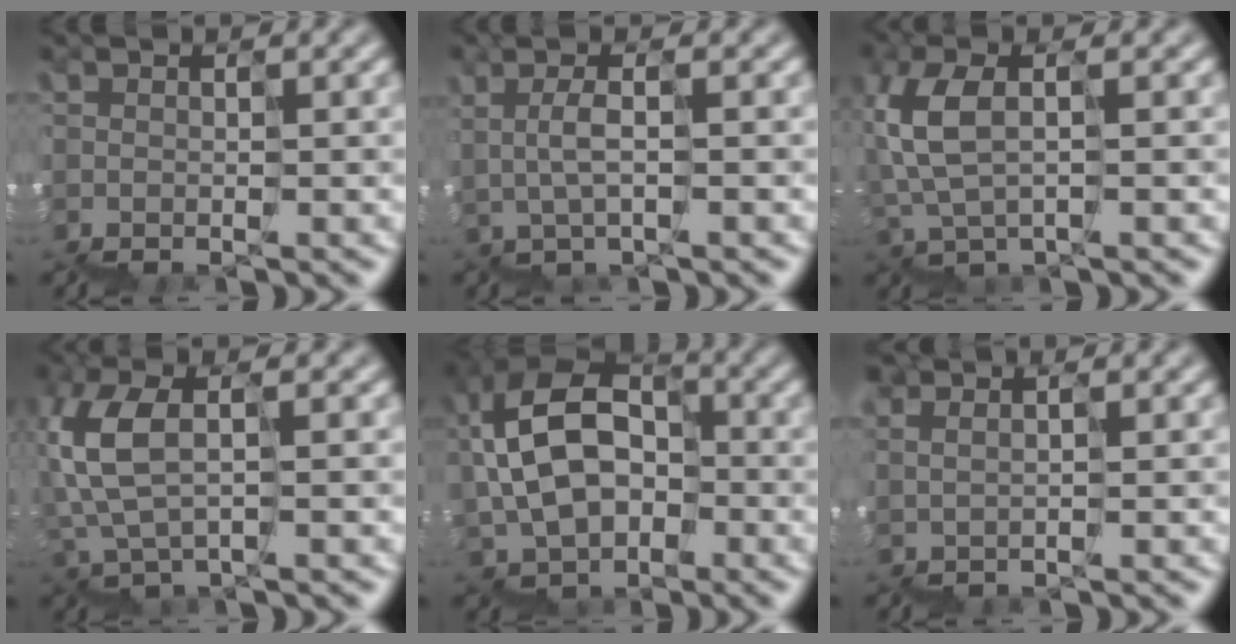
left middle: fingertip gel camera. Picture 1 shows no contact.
{"total": 1.3, "force": [1.0, 0.0, 0.8], "torque": [-0.018, 0.016, 0.021]}
{"total": 2.7, "force": [1.2, 0.9, 2.3], "torque": [-0.079, 0.017, 0.022]}
{"total": 3.3, "force": [1.0, 1.1, 3.0], "torque": [-0.096, 0.022, 0.016]}
{"total": 8.9, "force": [1.1, 6.3, 6.1], "torque": [-0.138, 0.051, 0.017]}
{"total": 1.1, "force": [0.9, 0.4, 0.6], "torque": [0.009, 0.012, 0.019]}